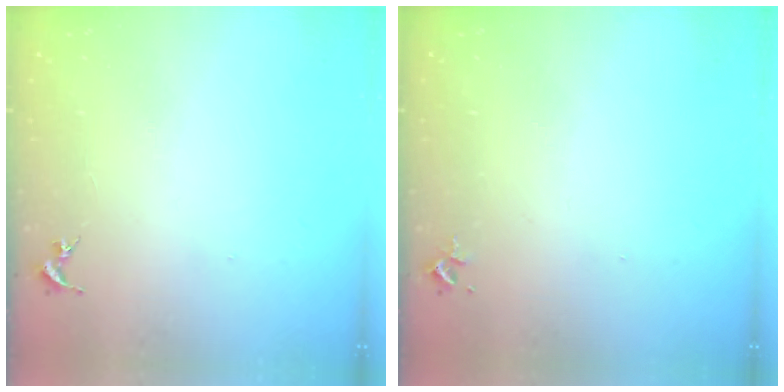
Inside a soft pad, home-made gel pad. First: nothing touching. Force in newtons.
{"total": 2.4, "press": 2.4, "slide": 0.3}